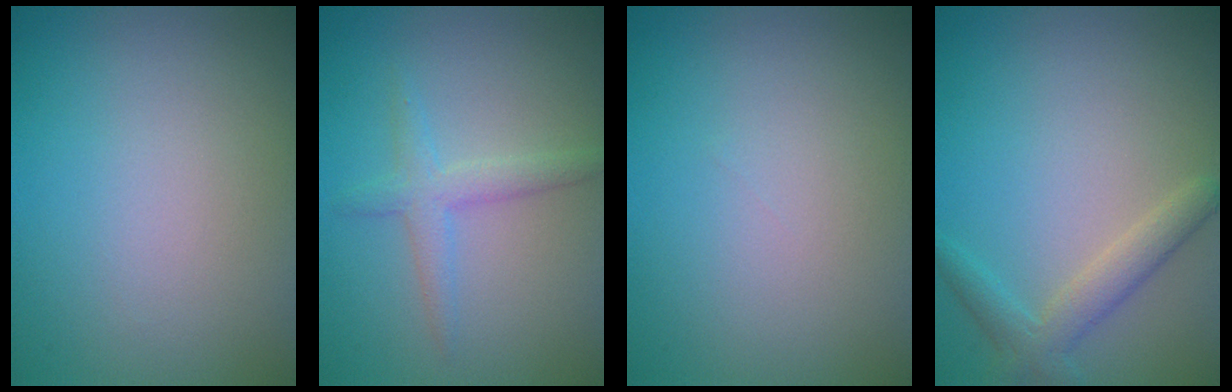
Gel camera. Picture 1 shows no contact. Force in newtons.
{"total": 2.2, "press": 2.2, "slide": 0.1}
{"total": 0.0}
{"total": 2.6, "press": 2.6, "slide": 0.1}